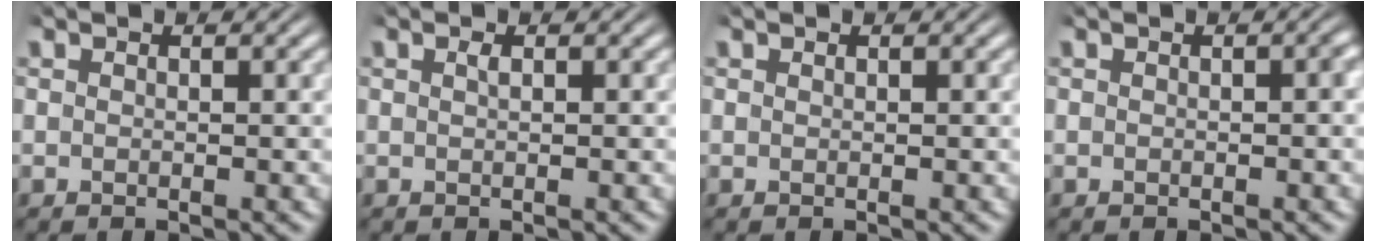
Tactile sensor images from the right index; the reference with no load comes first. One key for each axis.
{"total": 0.6, "fx": 0.1, "fy": -0.3, "fz": 0.4, "tx": -0.004, "ty": -0.001, "tz": 0.005}
{"total": 0.0}
{"total": 0.6, "fx": -0.1, "fy": 0.2, "fz": 0.5, "tx": -0.005, "ty": 0.003, "tz": -0.005}